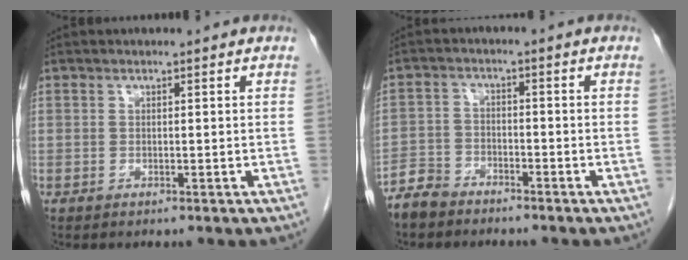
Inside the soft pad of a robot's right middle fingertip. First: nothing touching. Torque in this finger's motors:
{"motor_torque": [0.44, -0.21, 0.02, 0.03]}